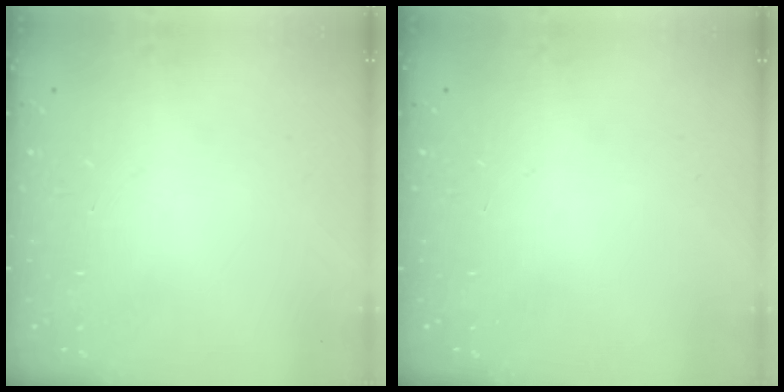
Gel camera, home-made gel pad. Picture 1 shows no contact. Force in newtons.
{"total": 0.0}